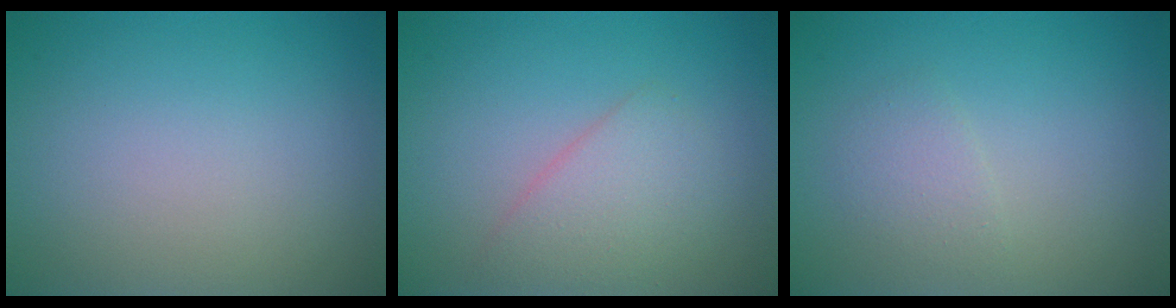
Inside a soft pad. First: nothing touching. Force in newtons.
{"total": 2.8, "press": 2.7, "slide": 0.2}
{"total": 1.5, "press": 1.5, "slide": 0.0}